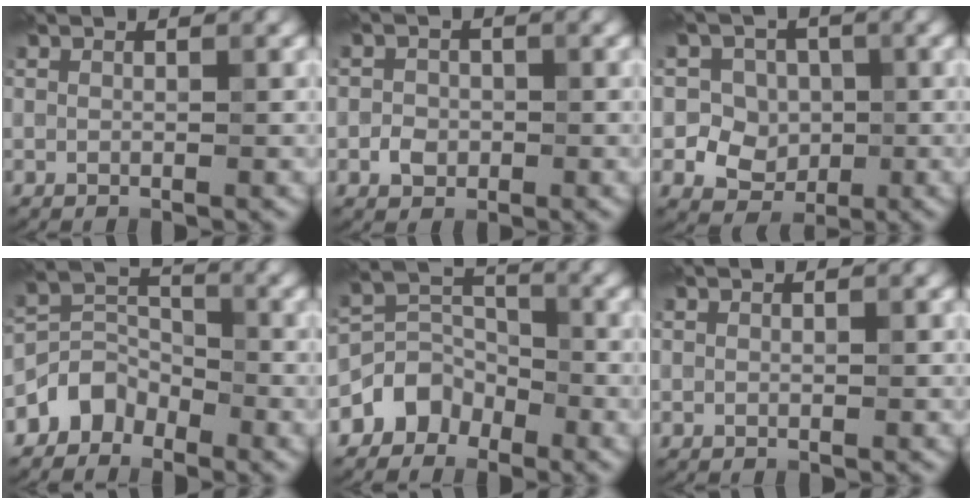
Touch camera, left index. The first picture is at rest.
{"total": 1.7, "force": [-0.5, 1.4, 0.7], "torque": [-0.006, 0.000, -0.013]}
{"total": 5.3, "force": [0.0, 4.9, 2.2], "torque": [-0.012, 0.021, -0.017]}
{"total": 3.4, "force": [-2.5, 2.2, 0.7], "torque": [-0.004, 0.009, -0.056]}
{"total": 3.7, "force": [-2.5, 2.6, 0.8], "torque": [-0.006, 0.008, -0.051]}
{"total": 0.0}